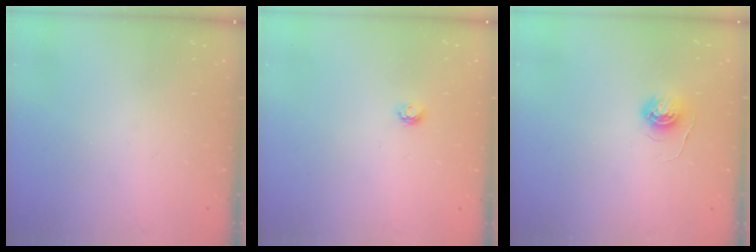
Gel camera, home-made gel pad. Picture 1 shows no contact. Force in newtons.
{"total": 4.2, "press": 4.1, "slide": 0.4}
{"total": 4.6, "press": 4.6, "slide": 0.4}